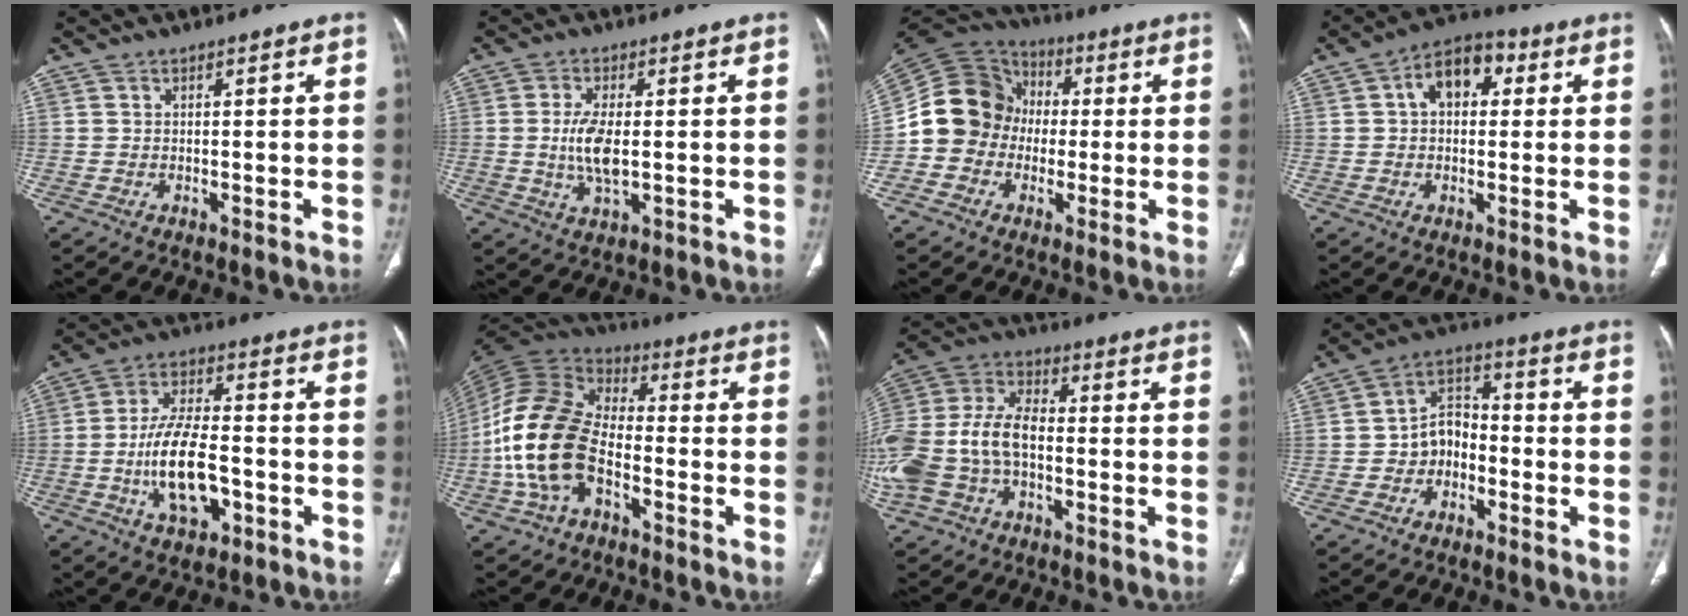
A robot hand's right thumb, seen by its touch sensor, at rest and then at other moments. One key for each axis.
{"total": 6.8, "fx": -0.2, "fy": 2.7, "fz": 6.2, "tx": -0.135, "ty": -0.009, "tz": -0.003}
{"total": 13.4, "fx": -1.3, "fy": 12.2, "fz": 5.3, "tx": -0.082, "ty": 0.034, "tz": -0.033}
{"total": 8.8, "fx": 2.0, "fy": 5.9, "fz": 6.3, "tx": -0.075, "ty": 0.022, "tz": 0.024}
{"total": 13.4, "fx": -3.7, "fy": 6.7, "fz": 11.1, "tx": -0.197, "ty": 0.024, "tz": -0.063}
{"total": 17.2, "fx": -4.8, "fy": 10.4, "fz": 12.9, "tx": -0.259, "ty": 0.038, "tz": -0.096}
{"total": 16.9, "fx": -3.4, "fy": 10.8, "fz": 12.6, "tx": -0.285, "ty": 0.036, "tz": -0.063}
{"total": 7.6, "fx": -2.3, "fy": 5.9, "fz": 4.3, "tx": -0.048, "ty": 0.041, "tz": -0.052}